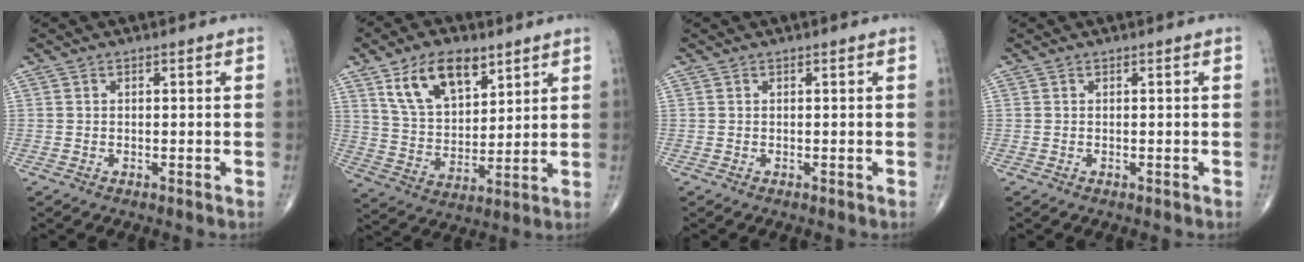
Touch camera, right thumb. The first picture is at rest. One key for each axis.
{"total": 13.9, "fx": 7.7, "fy": 7.6, "fz": 8.8, "tx": -0.130, "ty": -0.033, "tz": 0.149}
{"total": 0.0}
{"total": 0.0}